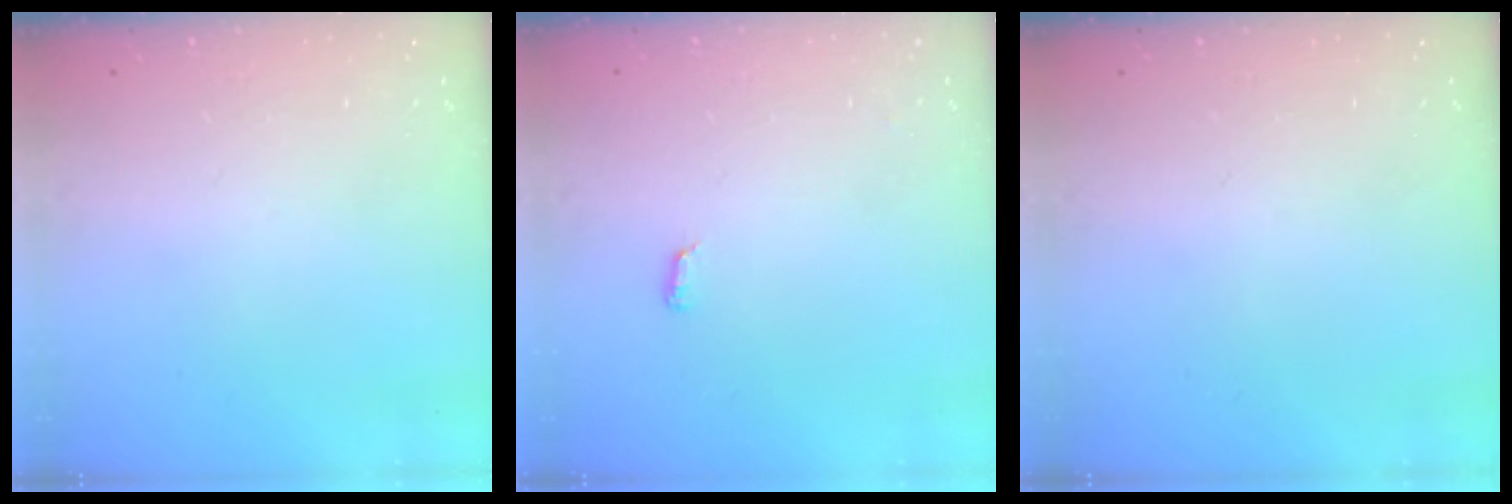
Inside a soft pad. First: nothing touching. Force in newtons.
{"total": 6.4, "press": 3.8, "slide": 5.1}
{"total": 0.0}